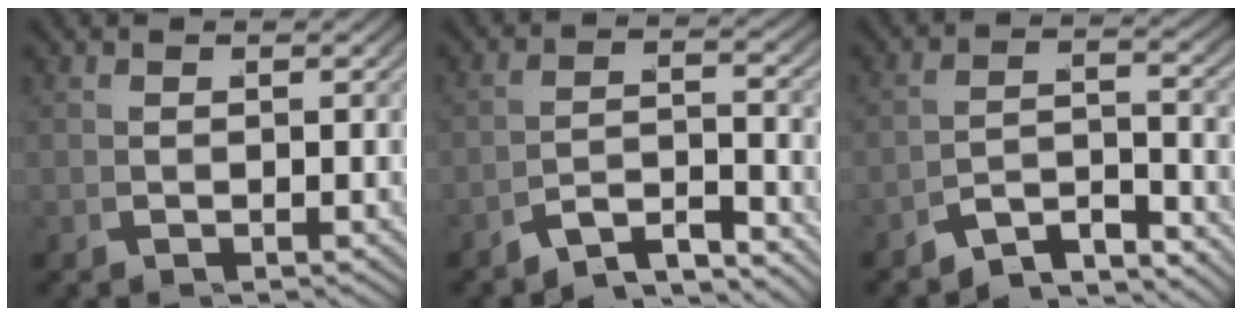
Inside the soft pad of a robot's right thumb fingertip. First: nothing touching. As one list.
[{"total": 5.1, "force": [-3.6, 2.1, 2.9], "torque": [-0.048, -0.015, -0.057]}, {"total": 5.9, "force": [-4.0, 2.6, 3.4], "torque": [-0.057, -0.020, -0.062]}]